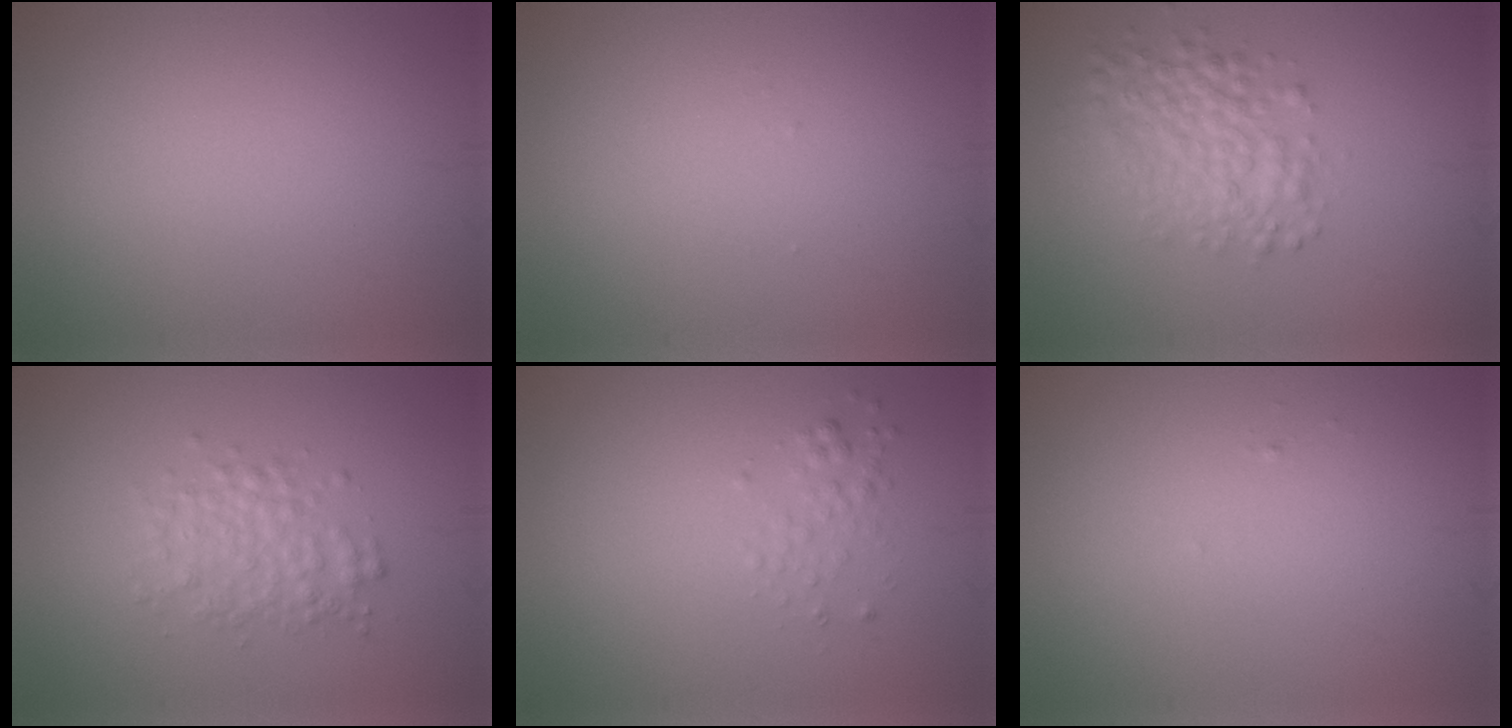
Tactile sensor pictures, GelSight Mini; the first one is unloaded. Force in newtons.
{"total": 0.0}
{"total": 4.3, "press": 4.3, "slide": 0.1}
{"total": 2.7, "press": 2.7, "slide": 0.0}
{"total": 1.2, "press": 1.2, "slide": 0.1}
{"total": 0.0}